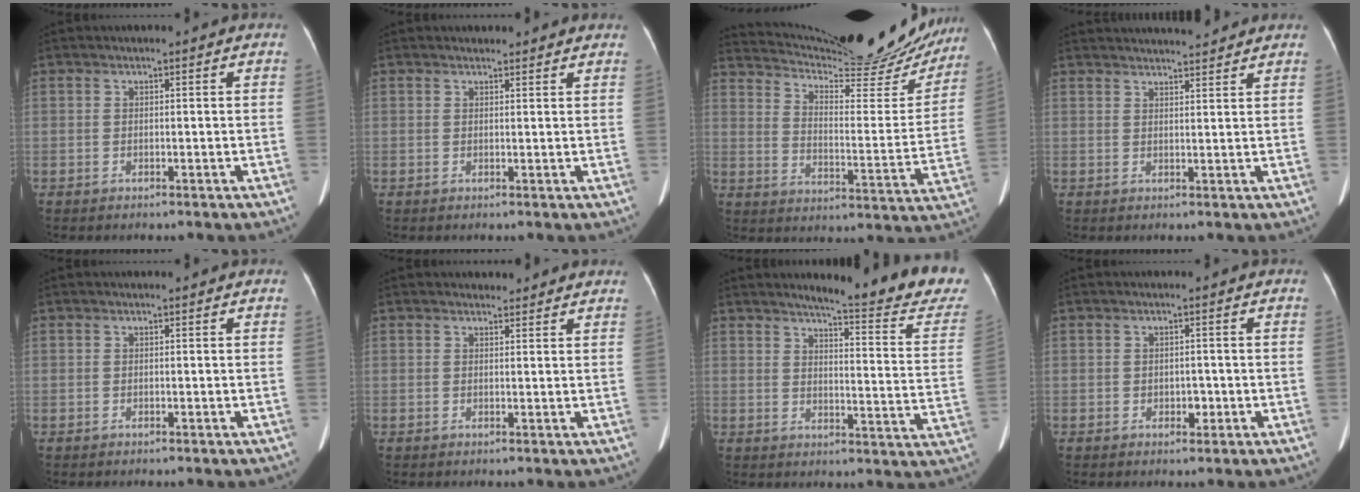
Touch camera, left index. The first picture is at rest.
{"total": 3.3, "force": [3.1, 0.9, 0.6], "torque": [-0.009, 0.015, 0.033]}
{"total": 25.7, "force": [23.7, 4.5, 8.9], "torque": [-0.139, -0.050, 0.310]}
{"total": 9.1, "force": [8.7, 0.7, 2.6], "torque": [-0.037, 0.020, 0.114]}
{"total": 0.0}
{"total": 3.1, "force": [2.9, 1.0, 0.5], "torque": [-0.007, 0.010, 0.032]}
{"total": 18.2, "force": [16.5, 0.9, 7.7], "torque": [-0.089, -0.093, 0.184]}
{"total": 1.6, "force": [-0.4, 1.2, 1.0], "torque": [-0.014, 0.001, -0.001]}